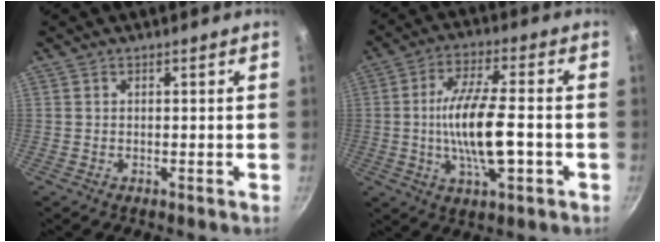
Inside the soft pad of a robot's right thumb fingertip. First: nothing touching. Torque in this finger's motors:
{"motor_torque": [1.83, 1.39, 2.31, -0.46, 0.76]}